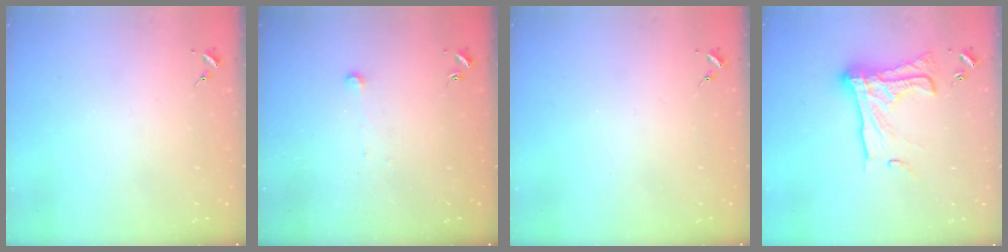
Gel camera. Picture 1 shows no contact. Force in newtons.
{"total": 3.6, "press": 3.6, "slide": 0.3}
{"total": 0.0}
{"total": 19.0, "press": 18.9, "slide": 1.6}